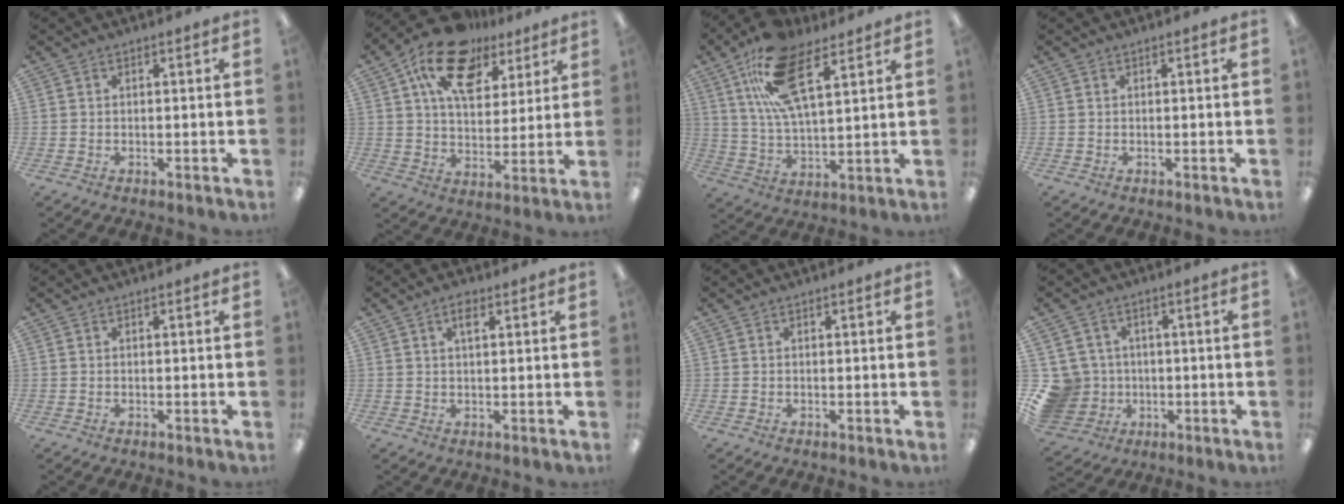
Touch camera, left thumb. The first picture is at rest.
{"total": 16.5, "force": [10.1, 9.6, 8.8], "torque": [-0.158, -0.044, 0.184]}
{"total": 18.1, "force": [10.1, 7.6, 13.0], "torque": [-0.242, -0.017, 0.178]}
{"total": 0.0}
{"total": 0.0}
{"total": 3.3, "force": [1.7, 1.4, 2.5], "torque": [-0.039, -0.001, 0.024]}
{"total": 0.0}
{"total": 9.9, "force": [-1.0, 9.5, 2.7], "torque": [-0.096, 0.017, -0.008]}